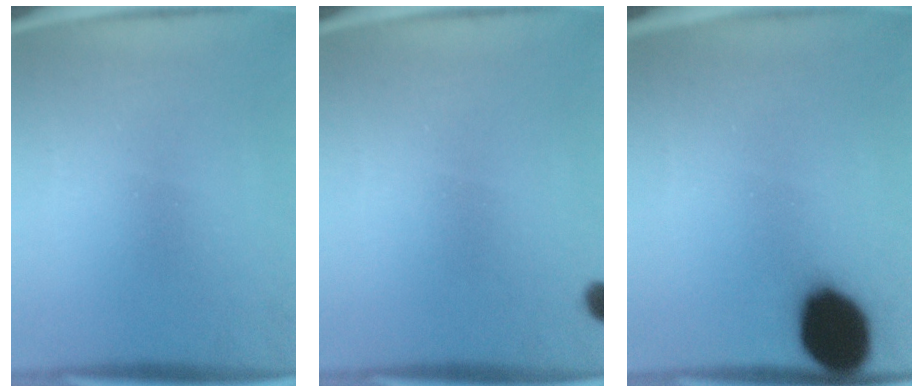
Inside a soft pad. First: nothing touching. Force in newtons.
{"total": 1.5}
{"total": 15.1}